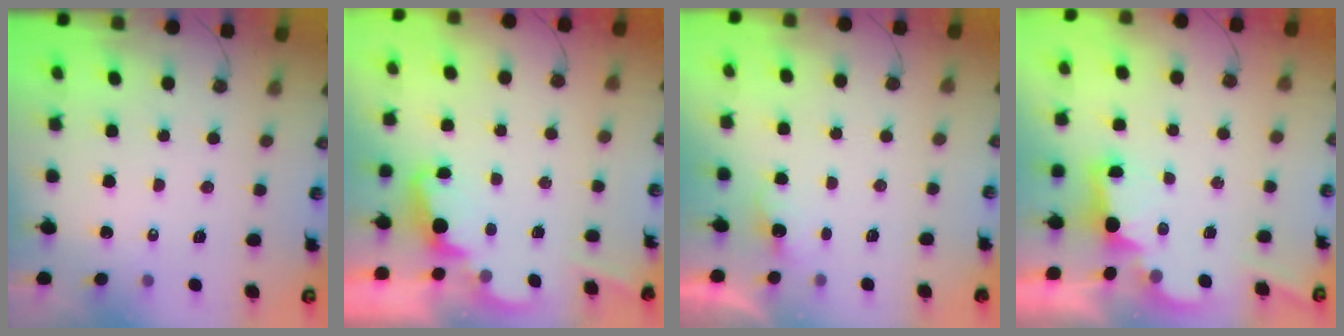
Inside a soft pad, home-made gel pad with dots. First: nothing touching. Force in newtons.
{"total": 2.3, "press": 2.2, "slide": 0.5}
{"total": 2.2, "press": 2.0, "slide": 0.8}
{"total": 2.3, "press": 2.2, "slide": 0.8}